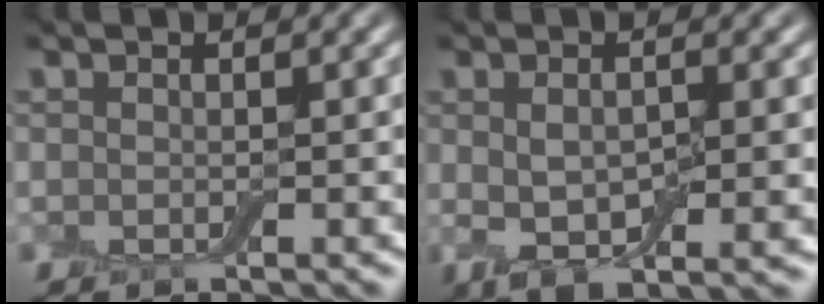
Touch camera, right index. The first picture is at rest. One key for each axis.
{"total": 5.9, "fx": -0.6, "fy": 2.5, "fz": 5.3, "tx": -0.096, "ty": -0.013, "tz": -0.006}